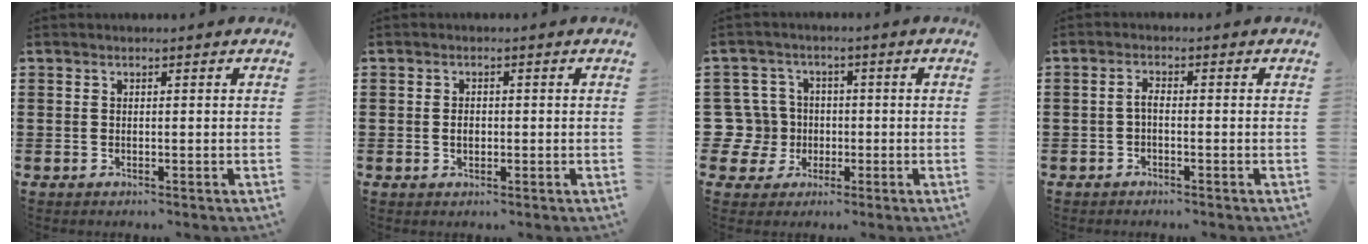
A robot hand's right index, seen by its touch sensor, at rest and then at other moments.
{"total": 1.8, "force": [-0.2, 1.0, 1.4], "torque": [-0.029, 0.006, -0.004]}
{"total": 7.4, "force": [-0.5, 7.1, 2.1], "torque": [-0.095, 0.011, -0.011]}
{"total": 1.6, "force": [-0.7, 0.5, 1.3], "torque": [-0.027, 0.001, -0.015]}